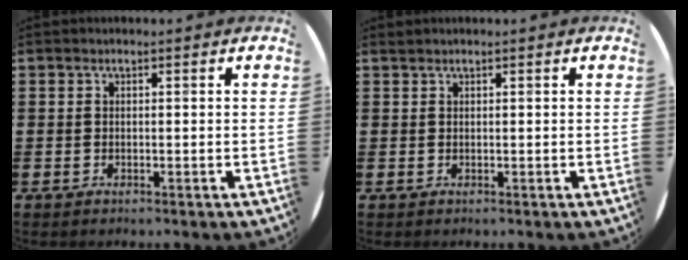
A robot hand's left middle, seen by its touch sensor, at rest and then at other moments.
{"total": 0.0}